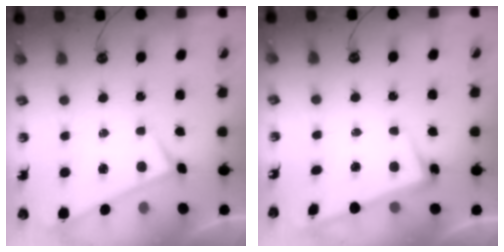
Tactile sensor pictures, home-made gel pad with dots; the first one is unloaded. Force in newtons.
{"total": 3.0, "press": 2.8, "slide": 0.9}